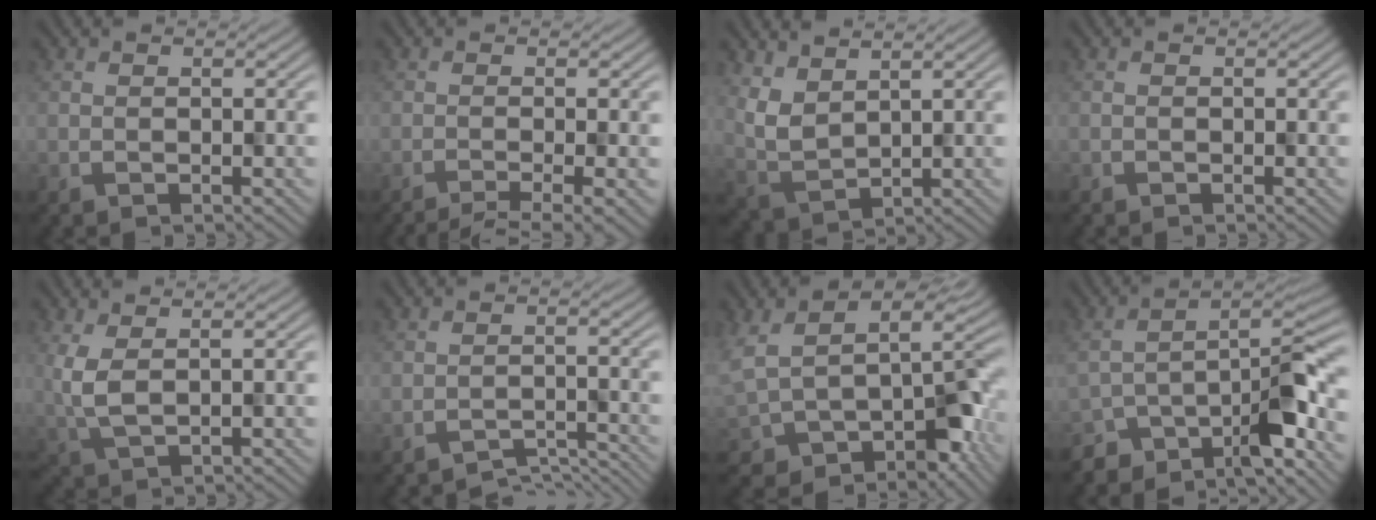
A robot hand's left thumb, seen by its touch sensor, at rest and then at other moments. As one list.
[{"total": 5.5, "force": [-3.9, 0.7, 3.8], "torque": [-0.054, 0.001, -0.056]}, {"total": 5.0, "force": [3.1, 3.0, 2.5], "torque": [-0.065, -0.015, 0.071]}, {"total": 0.0}, {"total": 3.6, "force": [1.3, 1.5, 3.0], "torque": [-0.084, -0.008, 0.025]}, {"total": 3.3, "force": [-3.1, 0.6, 1.1], "torque": [-0.018, -0.002, -0.041]}, {"total": 11.1, "force": [-1.6, 7.4, 8.1], "torque": [-0.158, -0.041, -0.005]}, {"total": 8.6, "force": [-6.0, 3.0, 5.3], "torque": [-0.057, 0.001, -0.110]}]